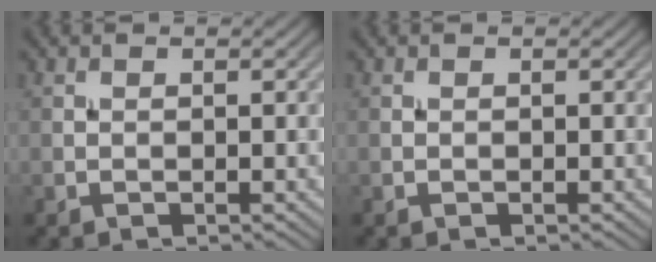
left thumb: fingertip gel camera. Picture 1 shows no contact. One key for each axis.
{"total": 0.0}